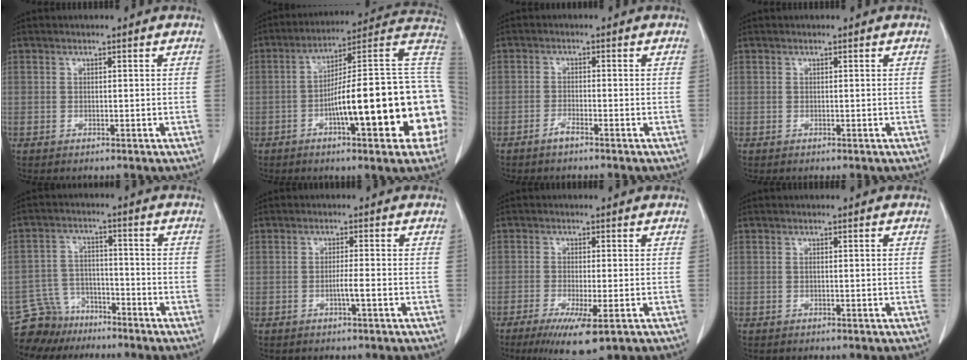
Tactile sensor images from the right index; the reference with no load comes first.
{"total": 24.3, "force": [-4.5, 3.2, 23.6], "torque": [-0.241, 0.032, -0.064]}
{"total": 1.7, "force": [-1.4, 0.1, 1.0], "torque": [-0.022, 0.000, -0.027]}
{"total": 0.0}
{"total": 7.3, "force": [-6.2, 3.9, -0.4], "torque": [0.004, 0.016, -0.110]}
{"total": 2.2, "force": [-0.8, -0.2, 2.1], "torque": [-0.039, -0.001, -0.015]}
{"total": 7.4, "force": [-4.0, 0.9, 6.1], "torque": [-0.103, -0.022, -0.061]}
{"total": 0.8, "force": [0.0, 0.0, 0.8], "torque": [-0.017, 0.001, 0.003]}